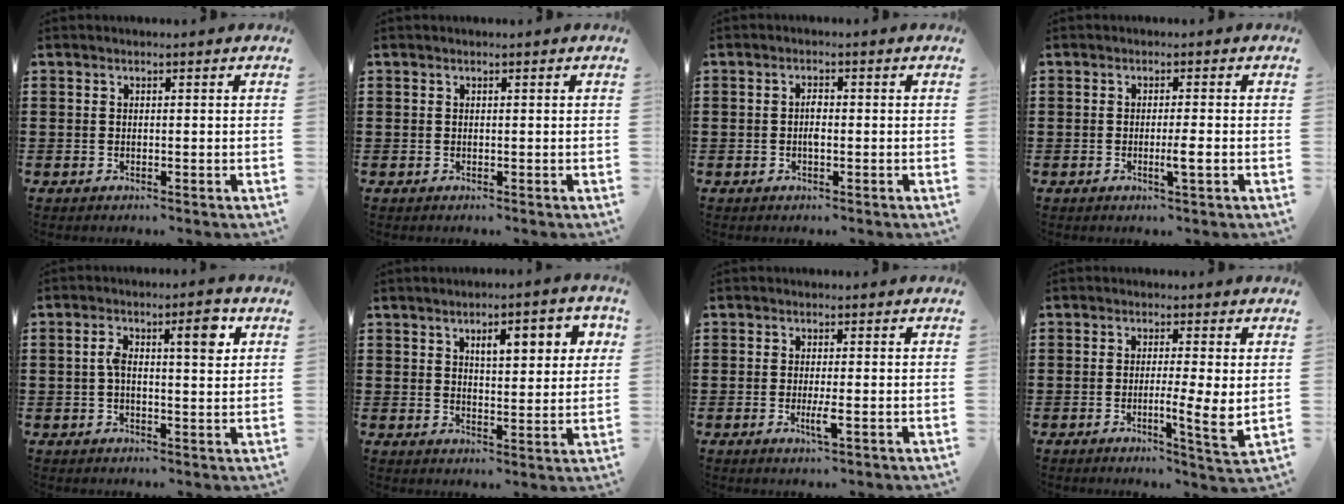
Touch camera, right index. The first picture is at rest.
{"total": 0.0}
{"total": 1.7, "force": [-0.3, 0.6, 1.6], "torque": [-0.030, 0.002, -0.007]}
{"total": 2.7, "force": [-0.8, -0.2, 2.5], "torque": [-0.041, -0.004, -0.017]}
{"total": 5.9, "force": [1.5, 1.9, 5.4], "torque": [-0.094, 0.004, 0.018]}
{"total": 5.7, "force": [2.4, 1.9, 4.8], "torque": [-0.076, -0.001, 0.034]}
{"total": 2.9, "force": [-1.1, 0.2, 2.7], "torque": [-0.054, -0.007, -0.021]}
{"total": 5.6, "force": [-0.6, 0.4, 5.5], "torque": [-0.089, -0.013, -0.011]}